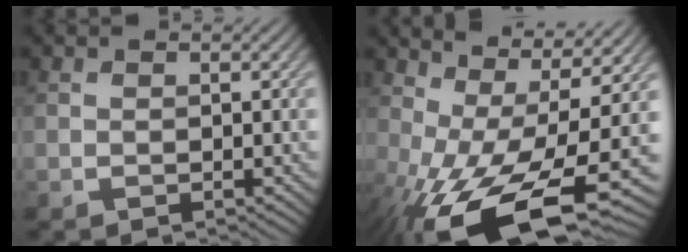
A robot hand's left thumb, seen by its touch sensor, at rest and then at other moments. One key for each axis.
{"total": 17.6, "fx": -4.4, "fy": 7.3, "fz": 15.5, "tx": -0.291, "ty": -0.033, "tz": -0.059}